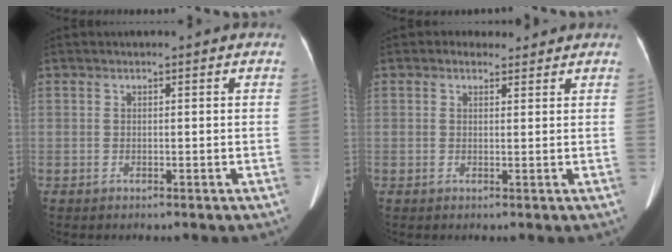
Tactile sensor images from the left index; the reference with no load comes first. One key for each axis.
{"total": 2.1, "fx": 1.6, "fy": 1.3, "fz": 0.1, "tx": -0.004, "ty": 0.009, "tz": 0.021}